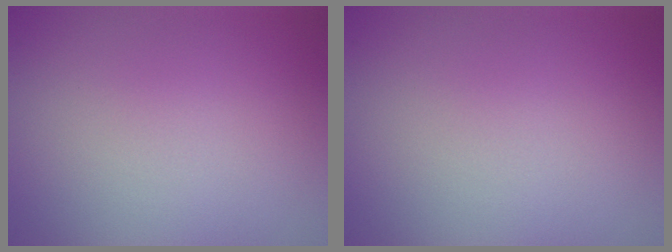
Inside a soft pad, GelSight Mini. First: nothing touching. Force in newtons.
{"total": 0.0}